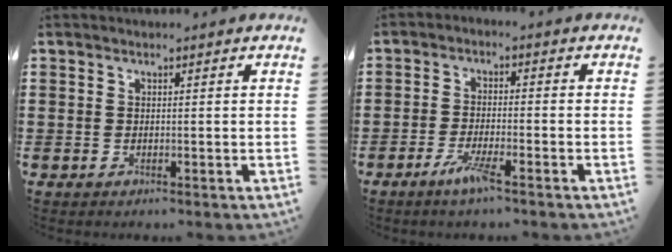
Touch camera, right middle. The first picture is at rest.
{"total": 3.8, "force": [-2.1, -0.1, 3.1], "torque": [-0.064, -0.013, -0.039]}